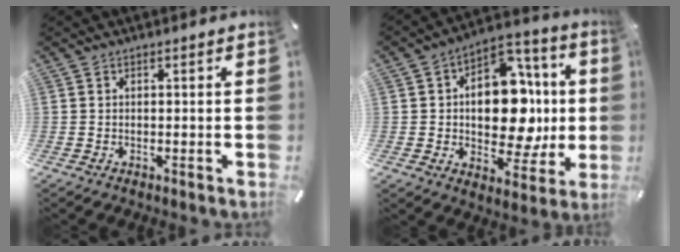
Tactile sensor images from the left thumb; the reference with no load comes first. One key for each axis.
{"total": 17.3, "fx": 0.1, "fy": 11.5, "fz": 12.8, "tx": -0.185, "ty": -0.010, "tz": 0.007}